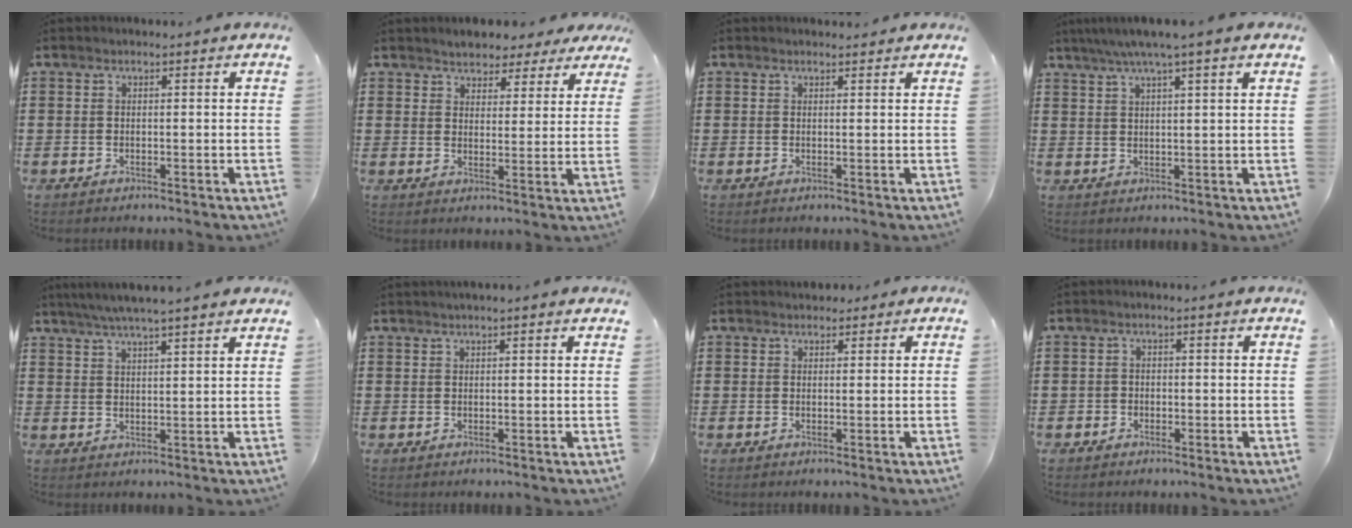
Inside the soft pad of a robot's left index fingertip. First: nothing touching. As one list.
[{"total": 3.6, "force": [3.3, 1.5, -0.1], "torque": [-0.018, -0.003, 0.060]}, {"total": 0.8, "force": [0.7, 0.2, 0.1], "torque": [-0.005, 0.000, 0.015]}, {"total": 3.8, "force": [2.8, -0.5, 2.6], "torque": [-0.057, -0.003, 0.047]}, {"total": 4.3, "force": [3.9, -0.2, 1.9], "torque": [-0.048, -0.011, 0.068]}, {"total": 0.9, "force": [0.7, -0.1, 0.6], "torque": [-0.012, 0.000, 0.013]}, {"total": 2.5, "force": [2.3, 1.0, 0.3], "torque": [-0.003, 0.000, 0.042]}, {"total": 1.1, "force": [-0.7, 0.9, -0.1], "torque": [-0.003, 0.002, -0.016]}]